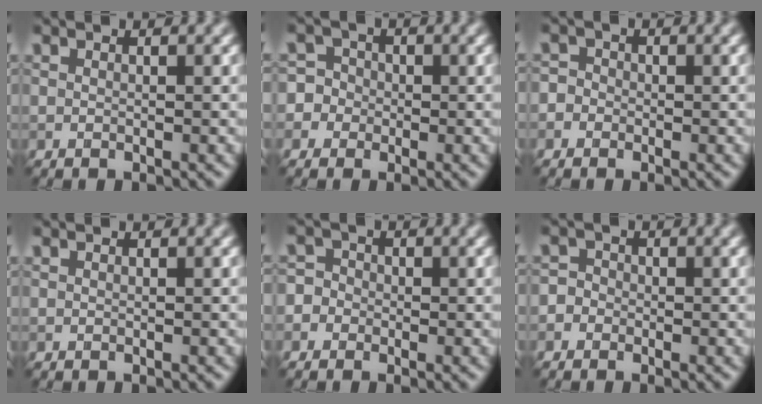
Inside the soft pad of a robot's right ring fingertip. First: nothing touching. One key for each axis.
{"total": 4.8, "fx": -1.2, "fy": 4.6, "fz": 1.0, "tx": 0.007, "ty": 0.024, "tz": -0.054}
{"total": 1.7, "fx": -0.3, "fy": 1.6, "fz": 0.5, "tx": 0.007, "ty": 0.009, "tz": -0.026}
{"total": 0.0}
{"total": 3.1, "fx": -1.1, "fy": 2.8, "fz": 0.7, "tx": 0.014, "ty": 0.013, "tz": -0.050}
{"total": 1.9, "fx": -0.6, "fy": 1.7, "fz": 0.5, "tx": 0.005, "ty": 0.014, "tz": -0.029}